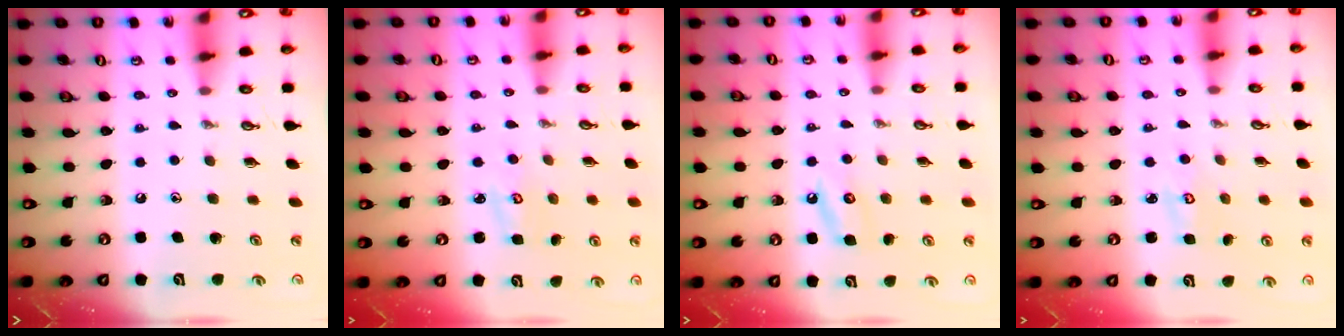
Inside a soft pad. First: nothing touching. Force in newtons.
{"total": 2.3, "press": 2.2, "slide": 0.3}
{"total": 5.6, "press": 5.6, "slide": 0.8}
{"total": 2.7, "press": 2.7, "slide": 0.4}